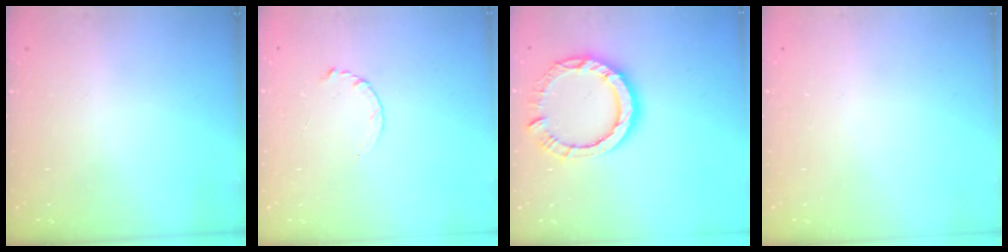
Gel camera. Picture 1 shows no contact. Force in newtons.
{"total": 3.9, "press": 3.9, "slide": 0.5}
{"total": 11.7, "press": 11.6, "slide": 1.4}
{"total": 0.0}